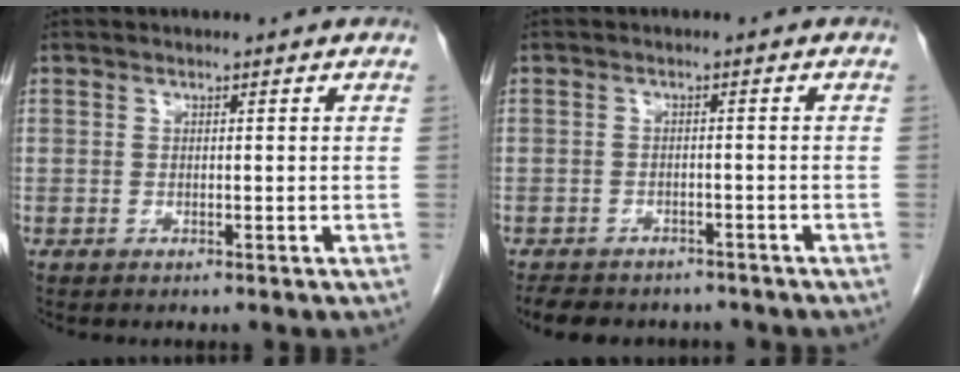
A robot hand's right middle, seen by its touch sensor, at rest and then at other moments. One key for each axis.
{"total": 9.4, "fx": -8.0, "fy": 4.0, "fz": 2.8, "tx": -0.054, "ty": 0.000, "tz": -0.101}